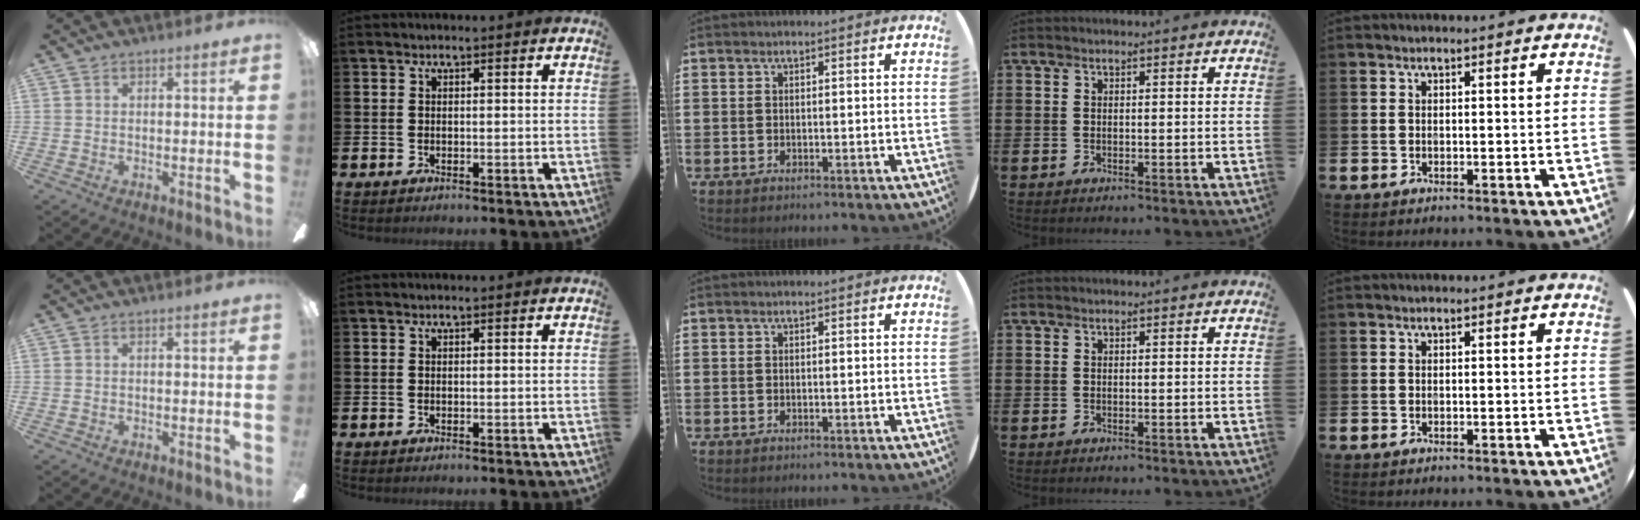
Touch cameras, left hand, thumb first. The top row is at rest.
{}